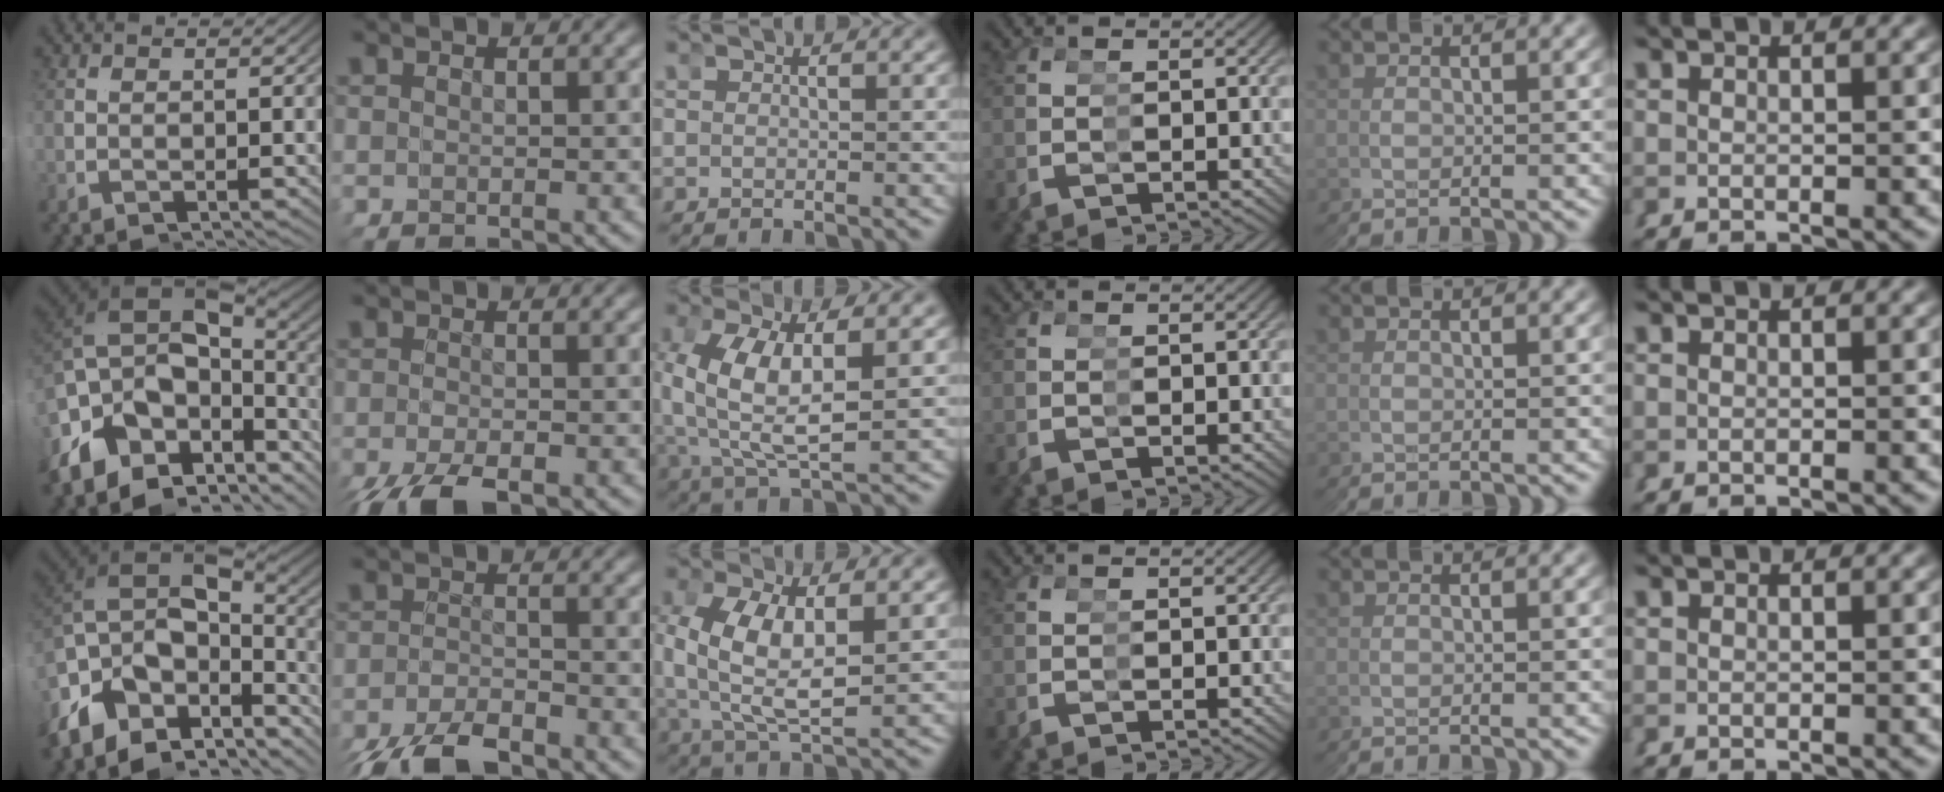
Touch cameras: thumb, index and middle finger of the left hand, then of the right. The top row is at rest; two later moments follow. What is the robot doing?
{"motion": "grasp_and_lifting", "object": "pipette"}